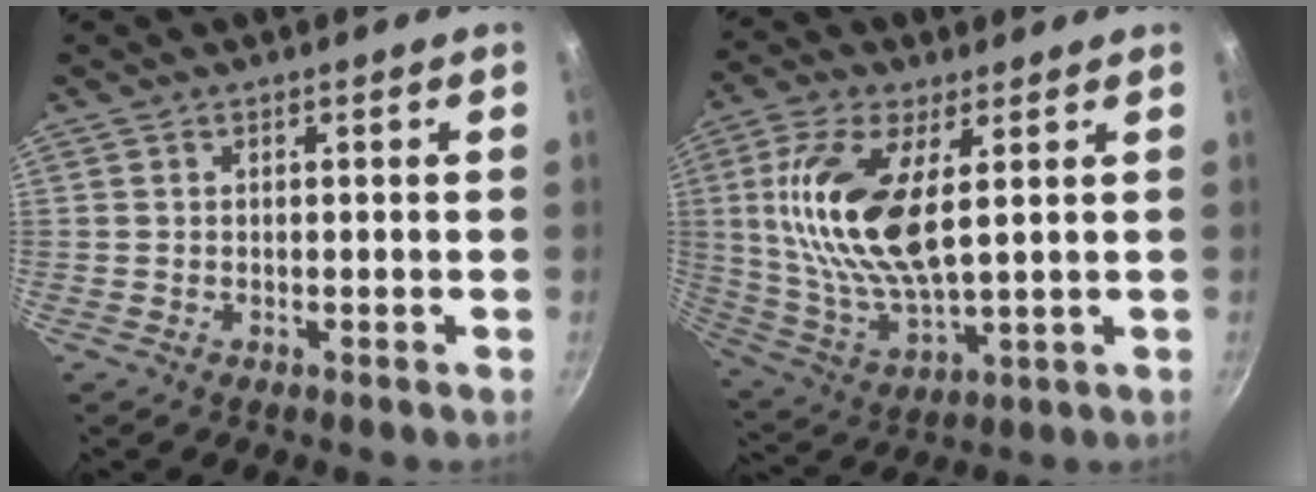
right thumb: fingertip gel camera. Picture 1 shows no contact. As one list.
[{"total": 16.9, "force": [3.8, 7.2, 14.8], "torque": [-0.298, -0.015, 0.079]}]